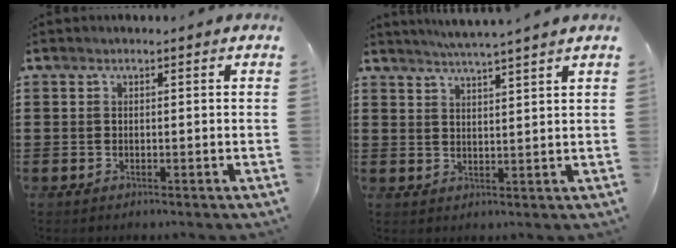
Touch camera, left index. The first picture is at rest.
{"total": 3.3, "force": [3.1, -1.0, 0.3], "torque": [-0.016, -0.015, 0.056]}